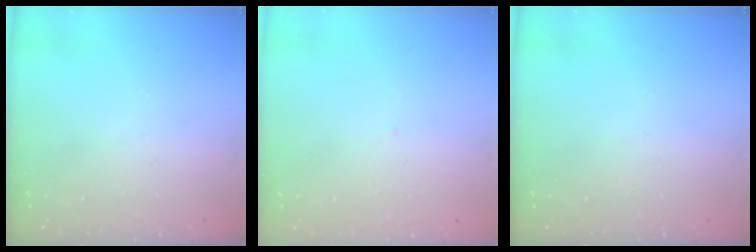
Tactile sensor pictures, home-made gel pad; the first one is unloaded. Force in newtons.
{"total": 2.0, "press": 2.0, "slide": 0.1}
{"total": 0.0}